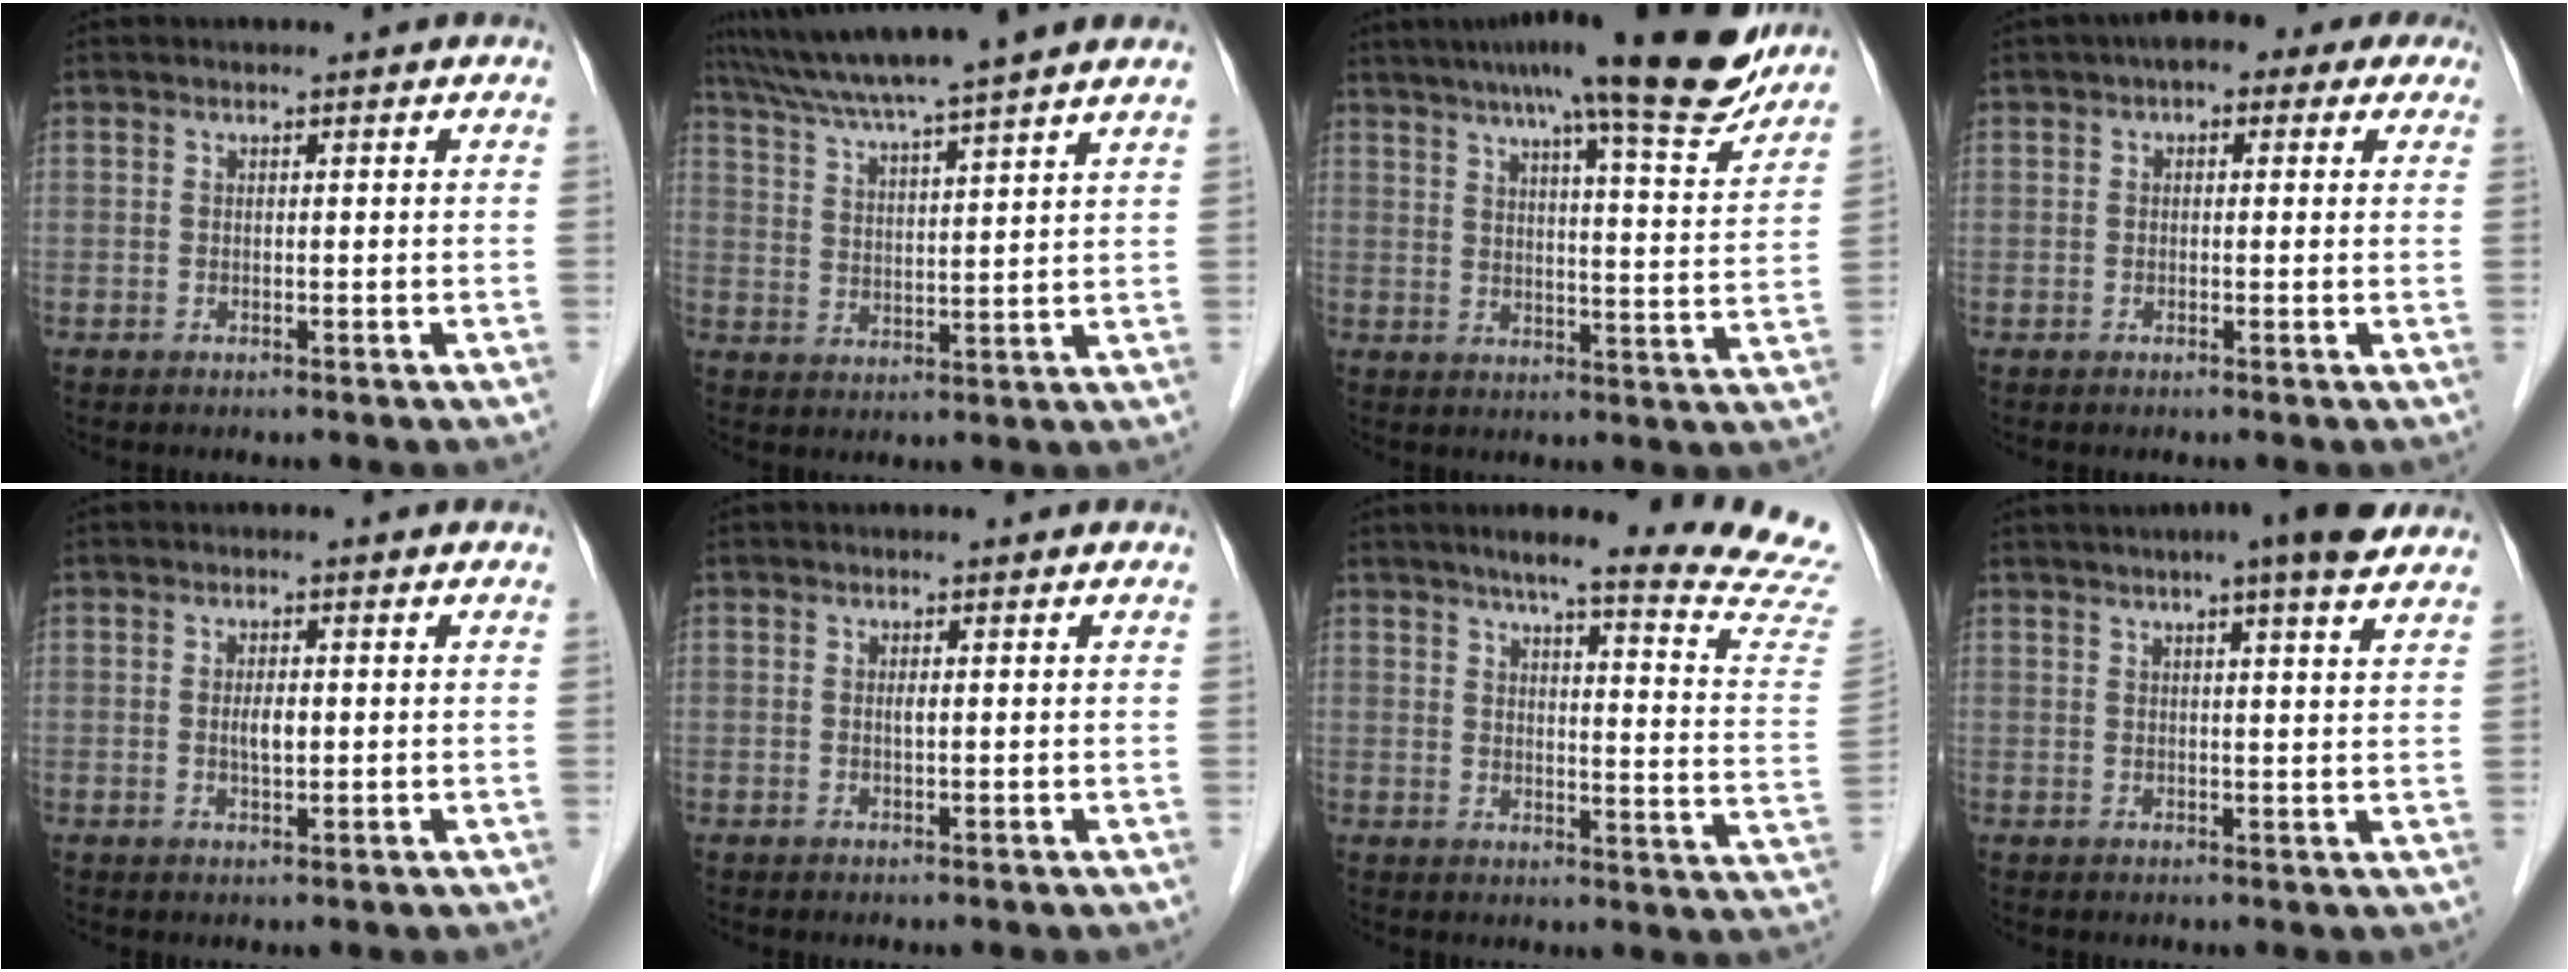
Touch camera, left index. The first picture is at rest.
{"total": 13.8, "force": [11.8, -1.4, 7.1], "torque": [-0.125, 0.021, 0.179]}
{"total": 19.6, "force": [15.8, 1.4, 11.5], "torque": [-0.166, 0.003, 0.206]}
{"total": 6.3, "force": [3.5, 3.3, 4.0], "torque": [-0.040, 0.041, 0.036]}
{"total": 2.4, "force": [0.0, 0.8, 2.2], "torque": [-0.043, -0.001, 0.002]}
{"total": 0.7, "force": [0.1, 0.1, 0.7], "torque": [-0.015, -0.002, 0.001]}
{"total": 21.3, "force": [19.2, -1.0, 9.2], "torque": [-0.122, -0.092, 0.217]}
{"total": 9.6, "force": [7.4, 0.5, 6.2], "torque": [-0.086, 0.015, 0.088]}